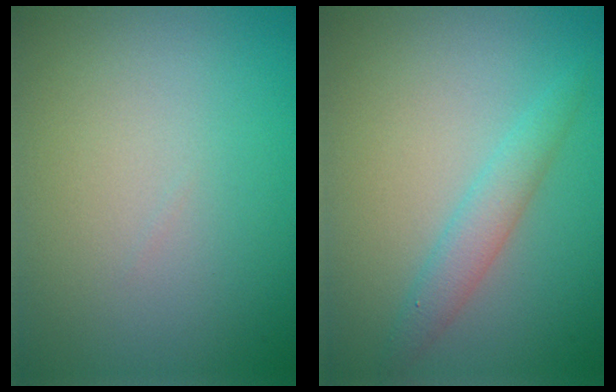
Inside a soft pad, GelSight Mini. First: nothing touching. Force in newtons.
{"total": 2.3, "press": 2.3, "slide": 0.1}